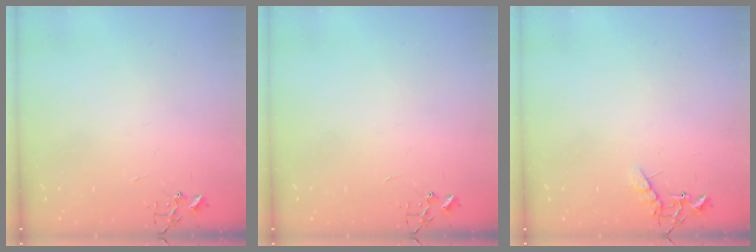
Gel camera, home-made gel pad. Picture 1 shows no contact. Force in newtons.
{"total": 0.0}
{"total": 6.8, "press": 6.8, "slide": 0.3}